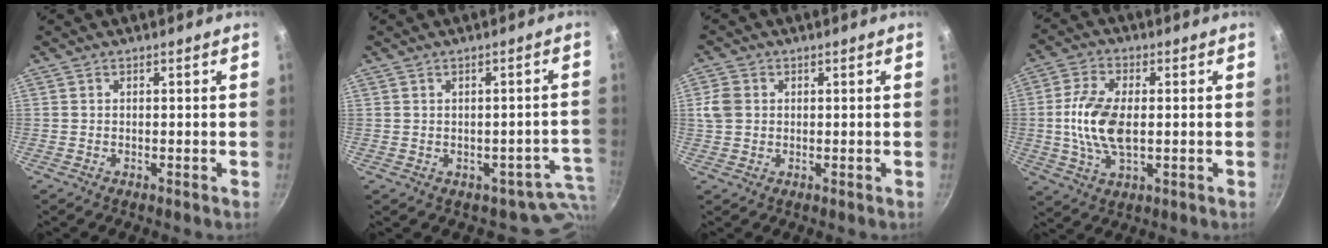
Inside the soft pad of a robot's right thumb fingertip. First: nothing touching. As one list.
[{"total": 6.5, "force": [-1.9, 5.3, 3.3], "torque": [0.017, 0.028, -0.011]}, {"total": 4.2, "force": [0.6, 3.5, 2.2], "torque": [-0.035, 0.002, 0.010]}, {"total": 11.0, "force": [-0.2, 5.8, 9.3], "torque": [-0.185, 0.007, -0.007]}]